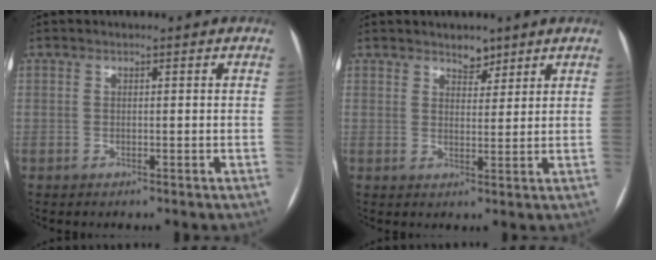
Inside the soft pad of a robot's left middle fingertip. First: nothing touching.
{"total": 2.9, "force": [2.4, 1.4, 0.9], "torque": [-0.011, -0.003, 0.037]}